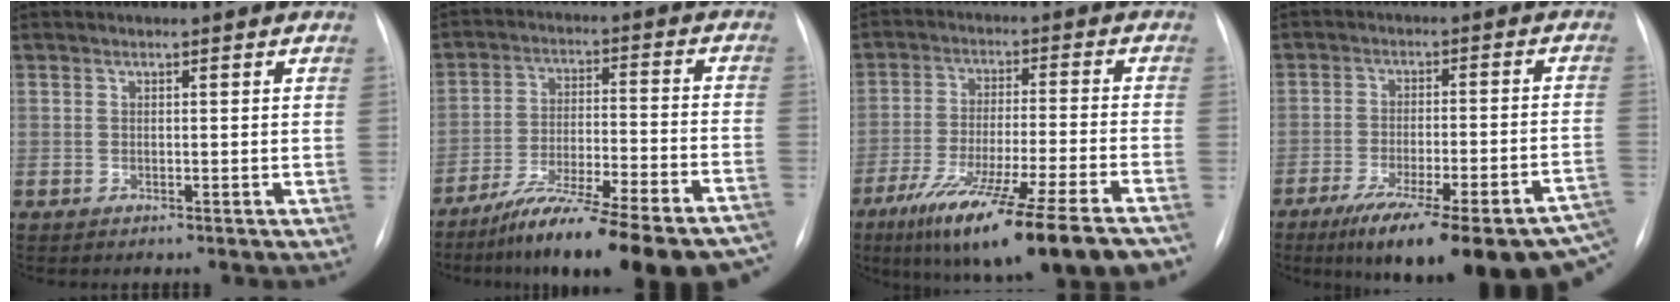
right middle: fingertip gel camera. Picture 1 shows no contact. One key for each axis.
{"total": 24.7, "fx": -20.8, "fy": 2.4, "fz": 13.1, "tx": -0.142, "ty": -0.004, "tz": -0.305}
{"total": 21.9, "fx": -15.4, "fy": 0.9, "fz": 15.6, "tx": -0.204, "ty": -0.045, "tz": -0.245}
{"total": 25.5, "fx": -17.4, "fy": 4.3, "fz": 18.1, "tx": -0.198, "ty": -0.012, "tz": -0.239}